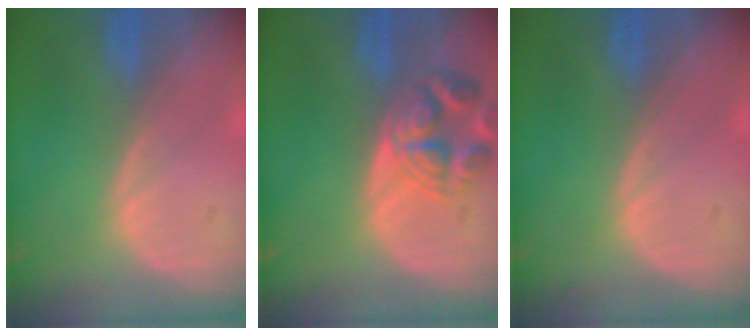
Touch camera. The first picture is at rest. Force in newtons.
{"total": 6.5, "press": 6.3, "slide": 1.6}
{"total": 0.0}